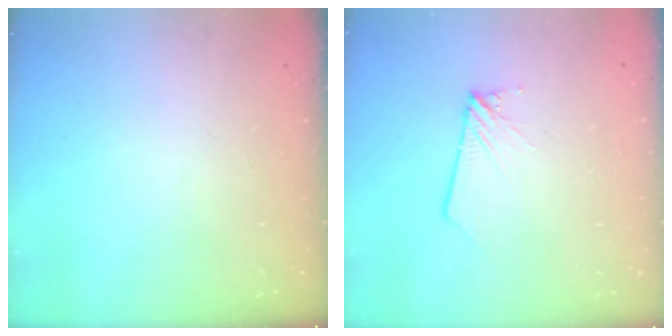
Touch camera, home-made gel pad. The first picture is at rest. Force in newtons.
{"total": 2.1, "press": 2.1, "slide": 0.2}